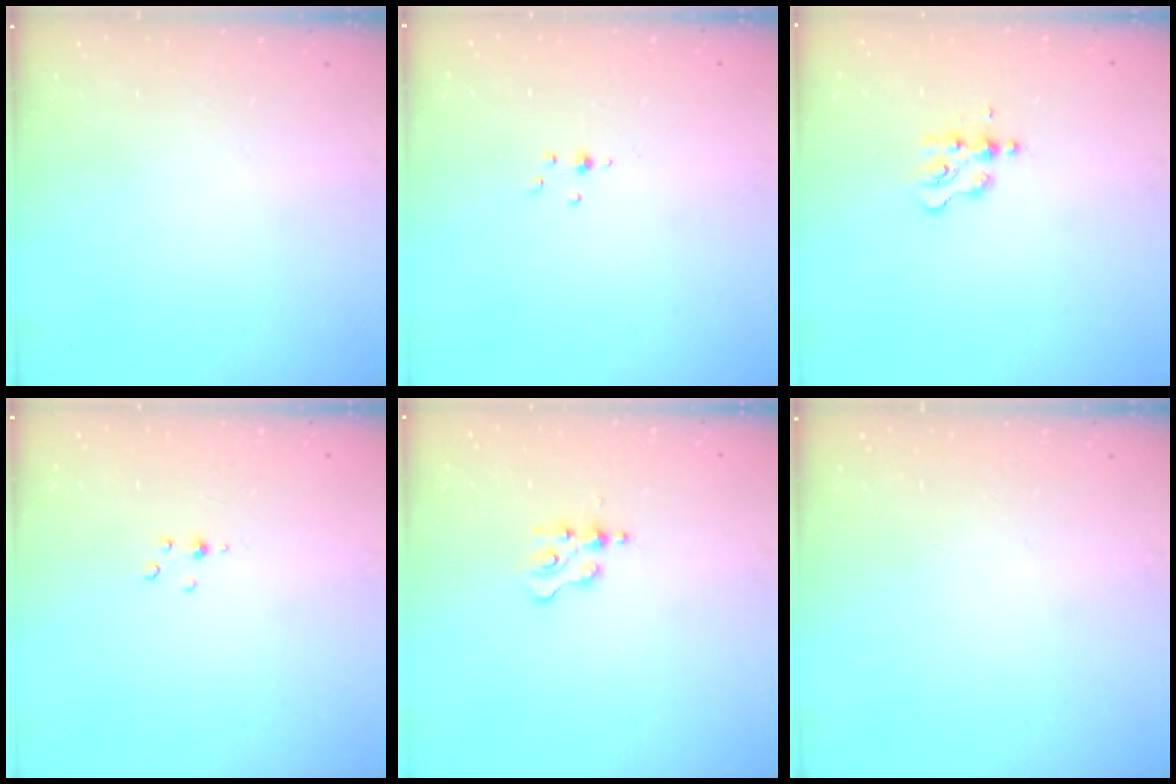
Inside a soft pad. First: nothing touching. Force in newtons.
{"total": 2.8, "press": 2.4, "slide": 1.5}
{"total": 2.7, "press": 2.6, "slide": 0.4}
{"total": 2.8, "press": 2.8, "slide": 0.3}
{"total": 2.4, "press": 2.4, "slide": 0.2}
{"total": 0.0}